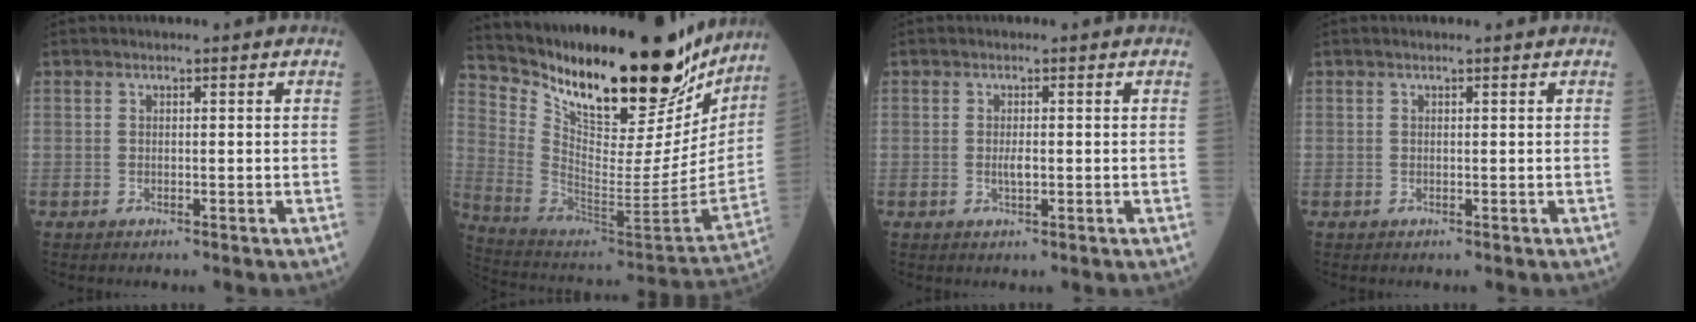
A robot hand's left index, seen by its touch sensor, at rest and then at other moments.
{"total": 29.4, "force": [23.3, 7.6, 16.3], "torque": [-0.277, -0.039, 0.356]}
{"total": 1.5, "force": [-0.1, 0.5, 1.4], "torque": [-0.029, -0.001, -0.001]}
{"total": 0.6, "force": [0.5, -0.1, 0.3], "torque": [-0.008, 0.002, 0.009]}